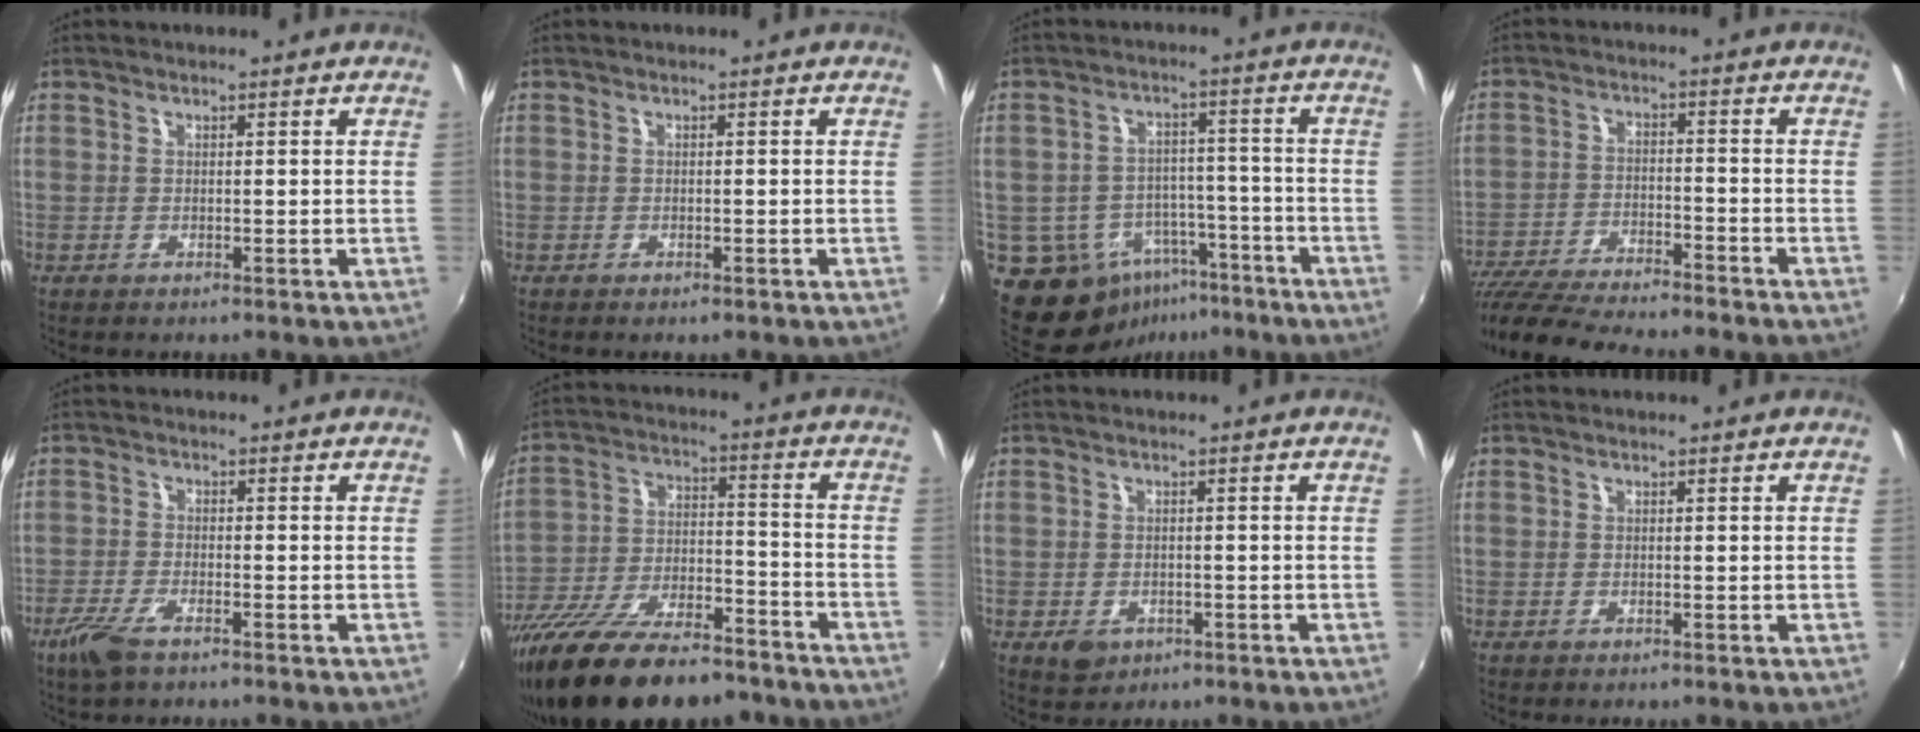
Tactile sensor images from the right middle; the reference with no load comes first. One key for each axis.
{"total": 0.7, "fx": -0.5, "fy": 0.3, "fz": 0.3, "tx": -0.007, "ty": -0.002, "tz": -0.008}
{"total": 10.9, "fx": -6.6, "fy": 7.9, "fz": 3.7, "tx": -0.079, "ty": 0.021, "tz": -0.075}
{"total": 17.2, "fx": -15.1, "fy": 1.6, "fz": 8.0, "tx": -0.166, "ty": -0.034, "tz": -0.249}
{"total": 5.1, "fx": -3.5, "fy": 1.4, "fz": 3.4, "tx": -0.090, "ty": -0.011, "tz": -0.071}
{"total": 22.4, "fx": -16.7, "fy": 8.0, "fz": 12.5, "tx": -0.232, "ty": -0.023, "tz": -0.260}
{"total": 3.4, "fx": -1.5, "fy": 2.6, "fz": 1.6, "tx": -0.030, "ty": -0.005, "tz": -0.017}
{"total": 0.0}